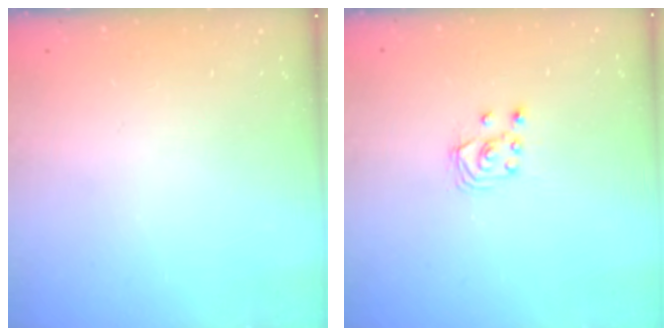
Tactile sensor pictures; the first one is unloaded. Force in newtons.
{"total": 3.5, "press": 3.5, "slide": 0.4}